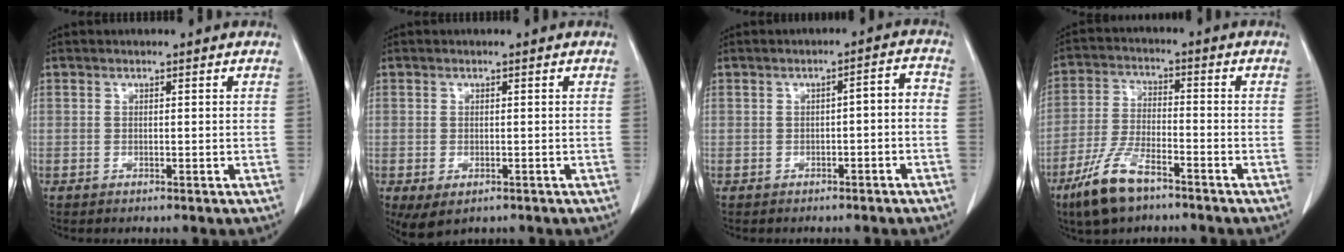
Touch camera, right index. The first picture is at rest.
{"total": 7.4, "force": [-5.2, 3.5, 3.9], "torque": [-0.071, -0.010, -0.076]}
{"total": 3.3, "force": [-1.2, 1.1, 2.9], "torque": [-0.037, 0.020, -0.015]}
{"total": 9.6, "force": [-6.5, 2.8, 6.5], "torque": [-0.141, -0.014, -0.124]}